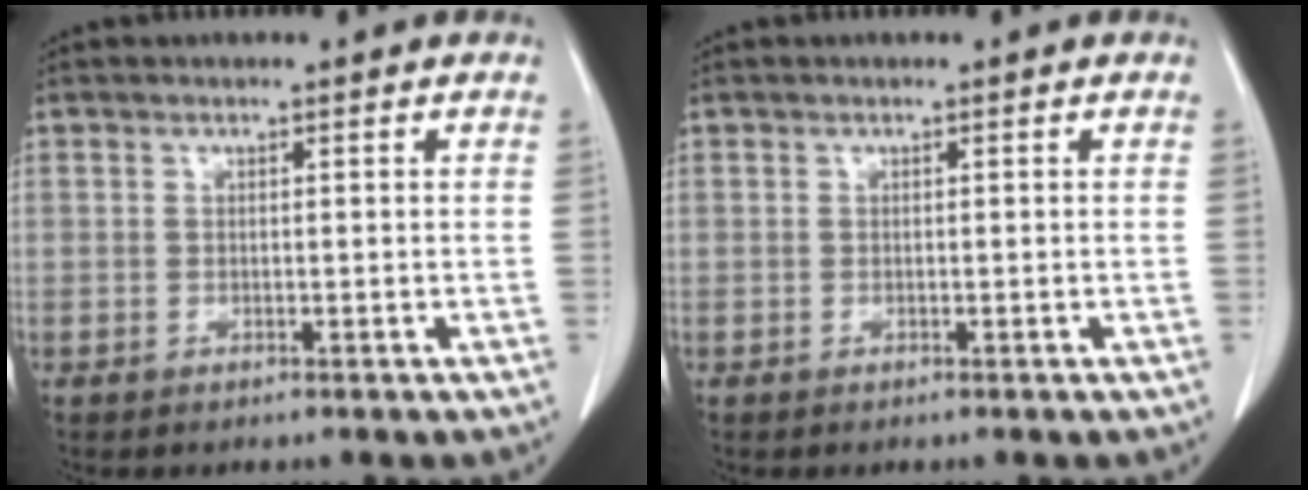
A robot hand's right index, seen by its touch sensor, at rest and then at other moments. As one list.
[{"total": 0.0}]